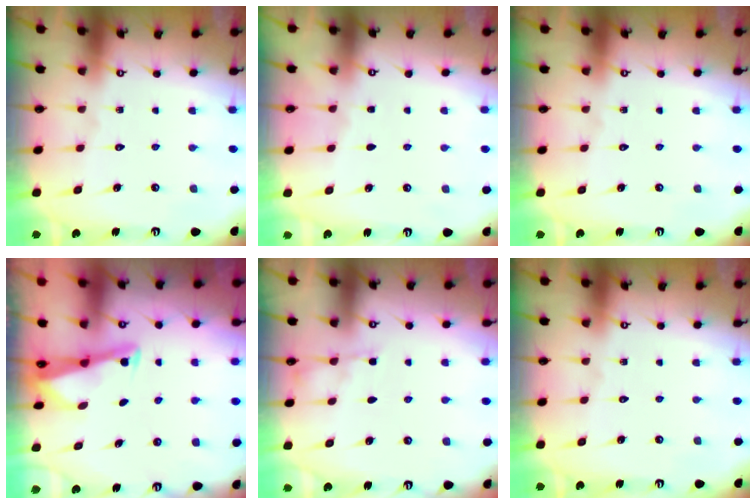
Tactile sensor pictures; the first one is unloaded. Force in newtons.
{"total": 2.3, "press": 2.3, "slide": 0.3}
{"total": 0.0}
{"total": 2.6, "press": 2.6, "slide": 0.1}
{"total": 2.2, "press": 2.2, "slide": 0.3}
{"total": 0.0}